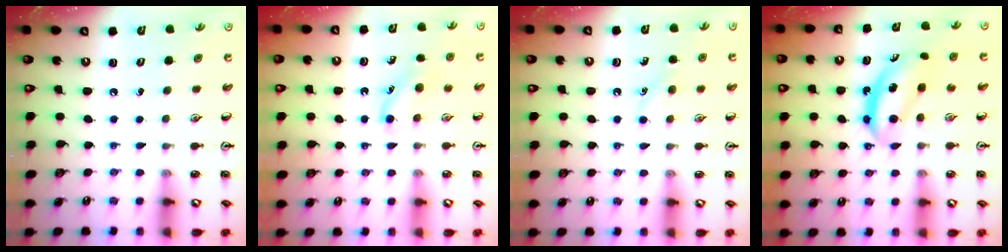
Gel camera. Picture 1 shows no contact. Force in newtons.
{"total": 4.3, "press": 4.1, "slide": 1.3}
{"total": 4.3, "press": 4.1, "slide": 1.4}
{"total": 5.9, "press": 5.8, "slide": 0.8}